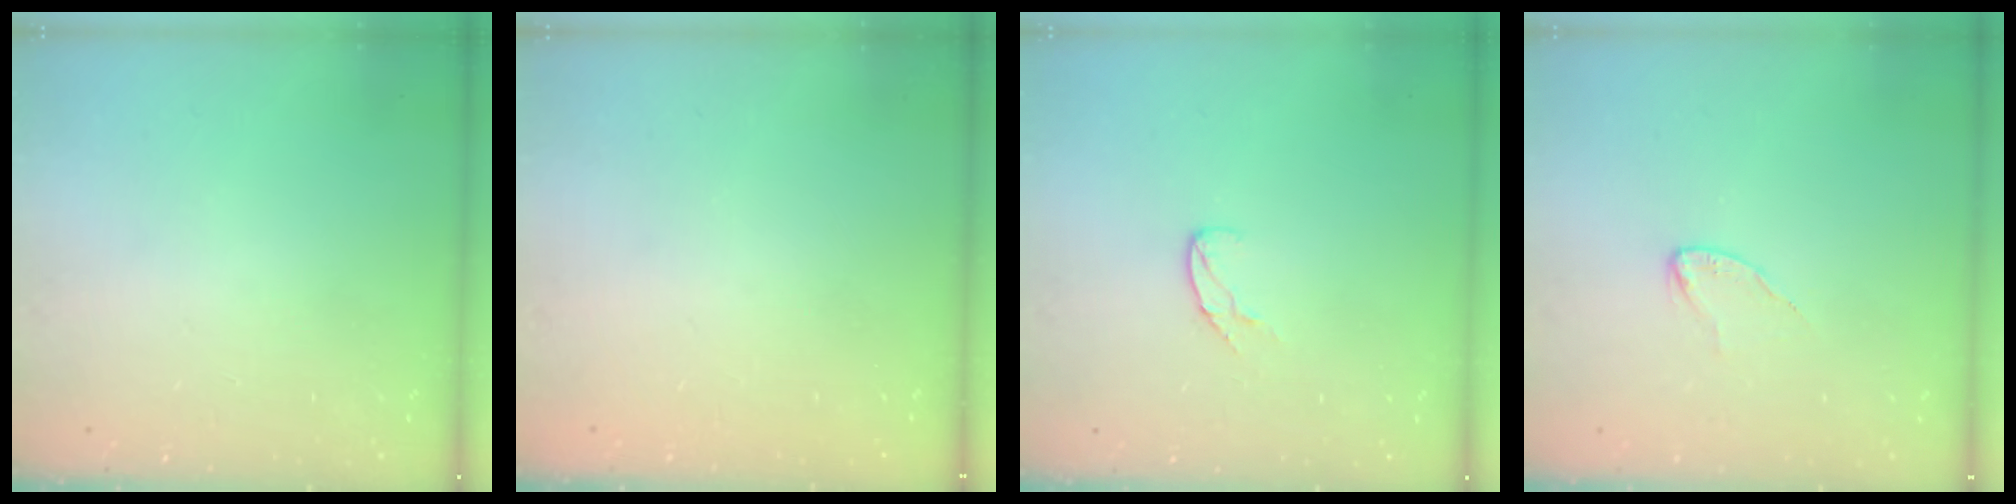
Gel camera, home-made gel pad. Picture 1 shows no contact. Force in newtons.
{"total": 0.0}
{"total": 5.6, "press": 5.6, "slide": 0.5}
{"total": 3.6, "press": 3.6, "slide": 0.4}